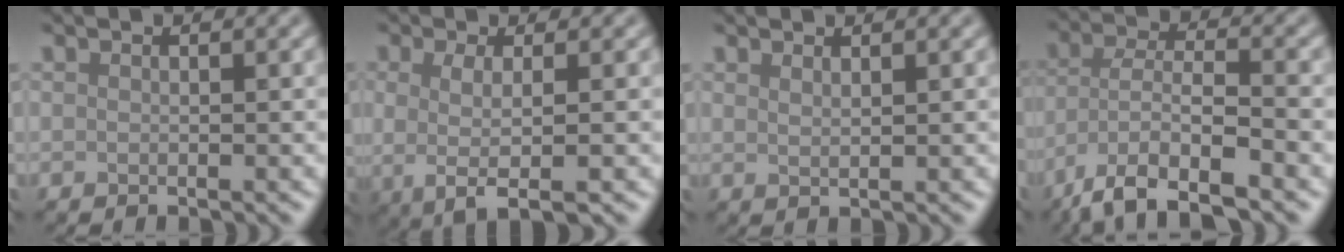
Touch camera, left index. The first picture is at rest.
{"total": 3.4, "force": [-0.3, 0.9, 3.2], "torque": [-0.056, -0.004, -0.007]}
{"total": 1.1, "force": [0.8, 0.3, 0.6], "torque": [-0.006, -0.001, 0.012]}
{"total": 8.1, "force": [-5.2, 2.5, 5.7], "torque": [-0.103, -0.002, -0.102]}